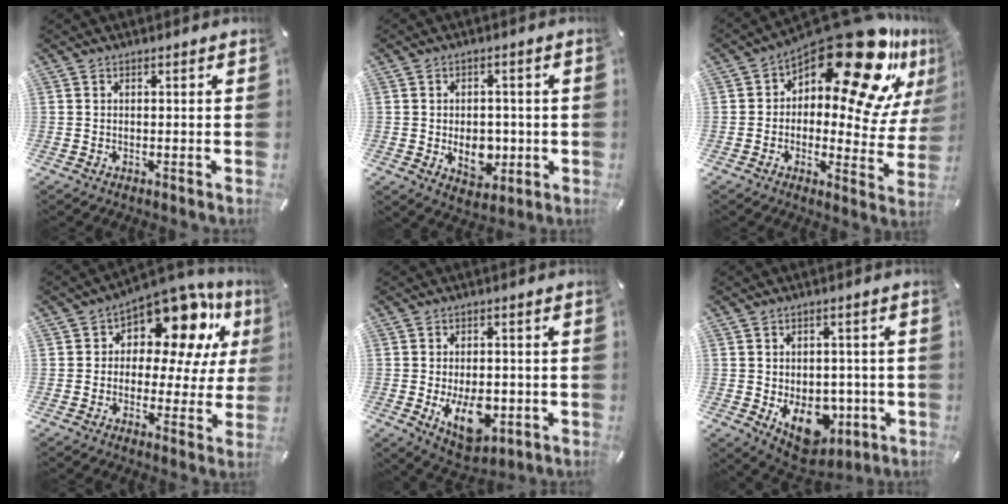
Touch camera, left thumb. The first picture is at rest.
{"total": 7.8, "force": [-1.1, 5.9, 5.0], "torque": [-0.067, -0.001, -0.019]}
{"total": 23.2, "force": [15.0, 9.1, 15.2], "torque": [-0.203, -0.124, 0.246]}
{"total": 14.4, "force": [8.5, 7.7, 8.9], "torque": [-0.133, -0.069, 0.144]}
{"total": 11.2, "force": [-2.4, 6.8, 8.6], "torque": [-0.126, -0.011, -0.037]}
{"total": 13.1, "force": [-3.6, 9.5, 8.2], "torque": [-0.098, -0.002, -0.055]}